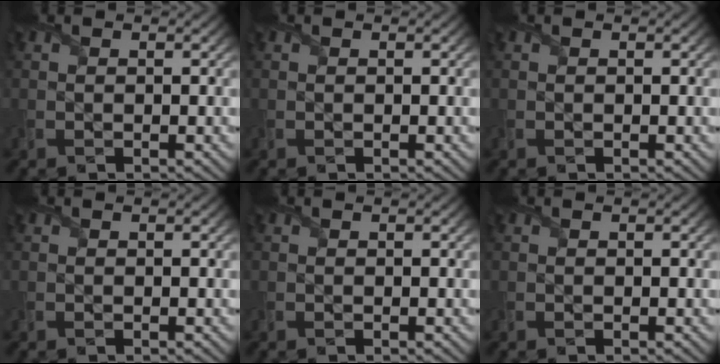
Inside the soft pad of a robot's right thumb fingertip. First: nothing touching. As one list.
[{"total": 0.0}, {"total": 0.0}, {"total": 0.0}, {"total": 0.0}, {"total": 0.0}]